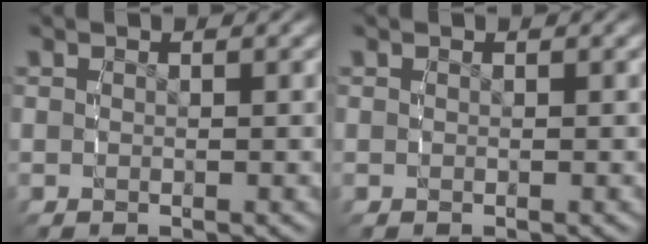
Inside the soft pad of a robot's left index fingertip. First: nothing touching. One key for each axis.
{"total": 0.0}